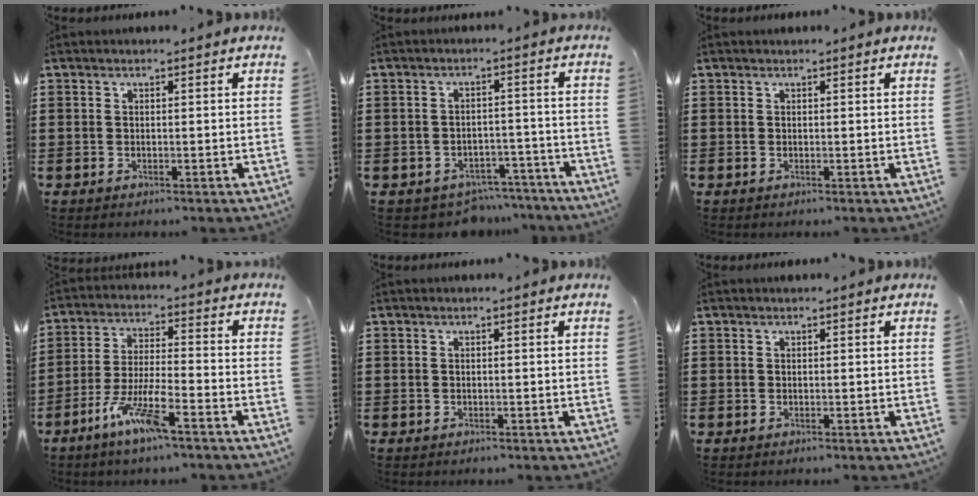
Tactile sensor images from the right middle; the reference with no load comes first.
{"total": 3.9, "force": [-3.8, 1.0, 0.1], "torque": [-0.008, 0.005, -0.080]}
{"total": 0.0}
{"total": 7.9, "force": [-5.2, 1.1, 5.8], "torque": [-0.123, -0.005, -0.098]}
{"total": 0.0}
{"total": 0.0}